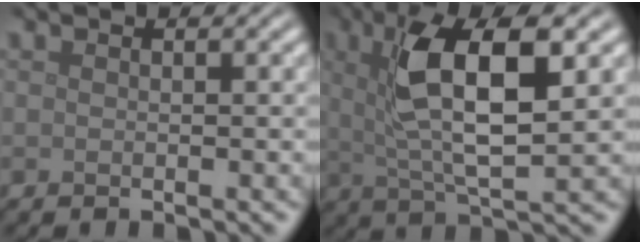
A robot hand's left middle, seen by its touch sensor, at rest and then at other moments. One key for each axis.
{"total": 8.9, "fx": 2.5, "fy": 2.8, "fz": 8.1, "tx": -0.147, "ty": 0.003, "tz": 0.041}